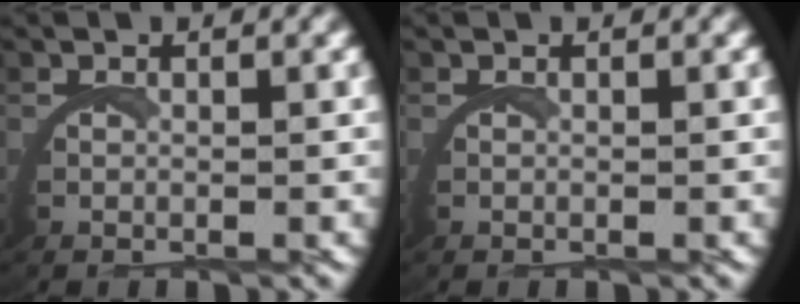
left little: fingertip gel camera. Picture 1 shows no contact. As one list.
[{"total": 0.0}]